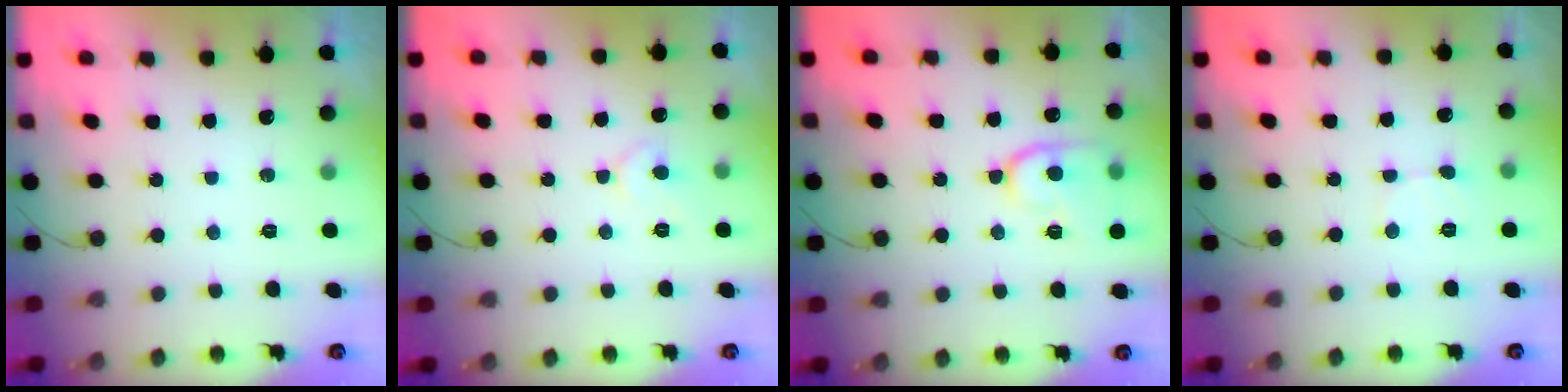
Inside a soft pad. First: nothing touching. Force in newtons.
{"total": 5.4, "press": 5.3, "slide": 0.8}
{"total": 12.4, "press": 12.4, "slide": 1.2}
{"total": 2.4, "press": 2.4, "slide": 0.2}